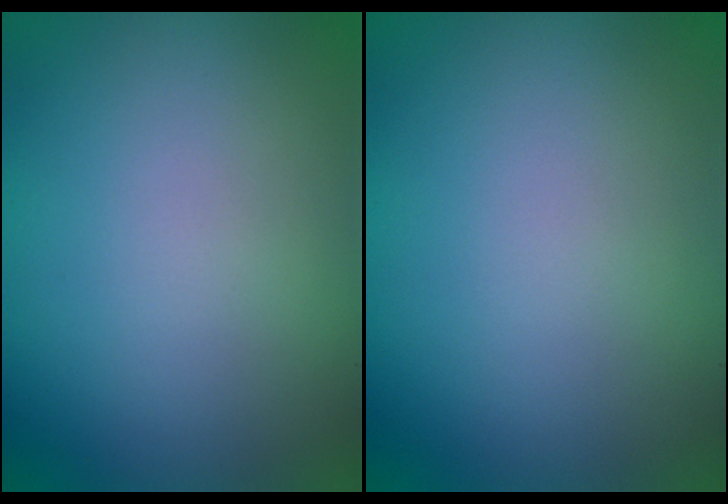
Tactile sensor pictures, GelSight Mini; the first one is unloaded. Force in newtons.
{"total": 0.0}